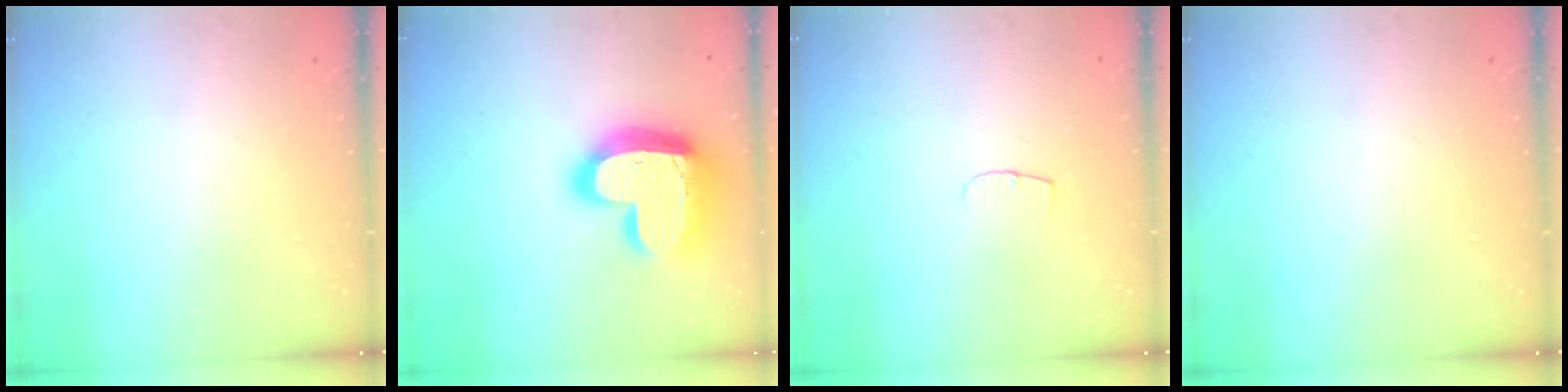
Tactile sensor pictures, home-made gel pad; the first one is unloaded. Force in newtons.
{"total": 23.3, "press": 23.2, "slide": 1.9}
{"total": 3.7, "press": 3.7, "slide": 0.4}
{"total": 0.0}